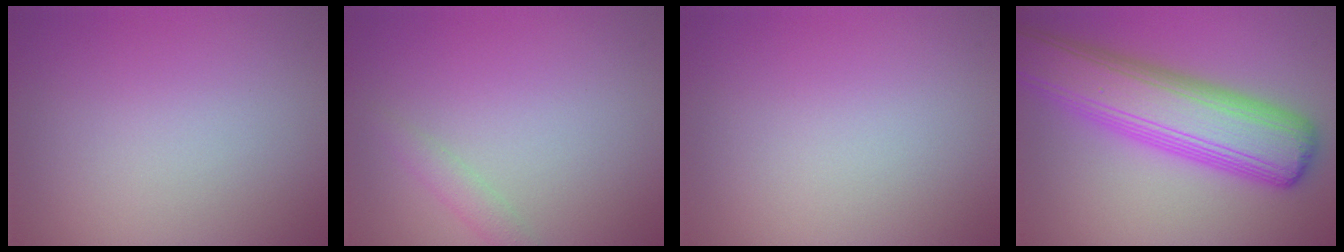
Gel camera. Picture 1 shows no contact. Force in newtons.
{"total": 1.3, "press": 1.3, "slide": 0.1}
{"total": 0.0}
{"total": 9.1, "press": 9.1, "slide": 0.1}